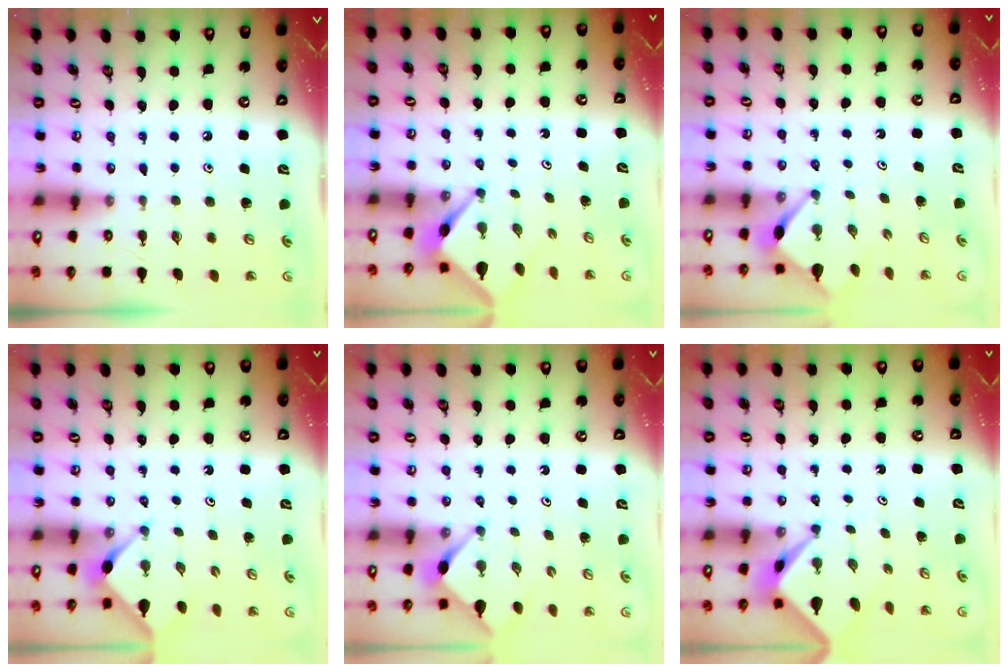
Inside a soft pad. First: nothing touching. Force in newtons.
{"total": 3.9, "press": 3.9, "slide": 0.2}
{"total": 3.4, "press": 3.4, "slide": 0.3}
{"total": 3.0, "press": 3.0, "slide": 0.3}
{"total": 2.9, "press": 2.9, "slide": 0.3}
{"total": 2.1, "press": 2.1, "slide": 0.3}